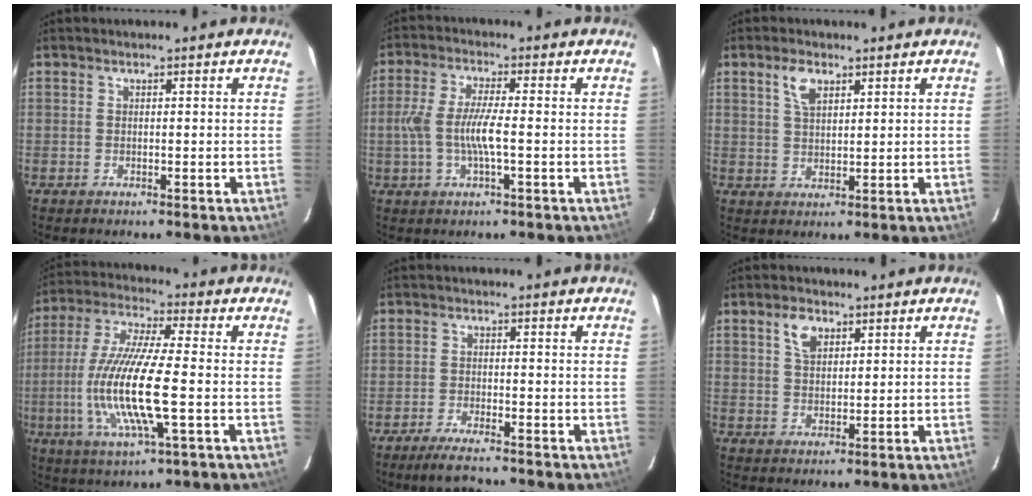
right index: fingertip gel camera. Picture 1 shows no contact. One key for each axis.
{"total": 7.7, "fx": -1.3, "fy": 1.2, "fz": 7.5, "tx": -0.151, "ty": 0.000, "tz": -0.026}
{"total": 4.2, "fx": 2.3, "fy": 2.1, "fz": 2.8, "tx": -0.053, "ty": 0.007, "tz": 0.044}
{"total": 16.2, "fx": -3.0, "fy": 2.5, "fz": 15.7, "tx": -0.317, "ty": -0.014, "tz": -0.057}
{"total": 4.9, "fx": -4.2, "fy": 0.6, "fz": 2.4, "tx": -0.065, "ty": -0.010, "tz": -0.079}
{"total": 4.3, "fx": 2.3, "fy": 2.5, "fz": 2.6, "tx": -0.045, "ty": 0.010, "tz": 0.044}